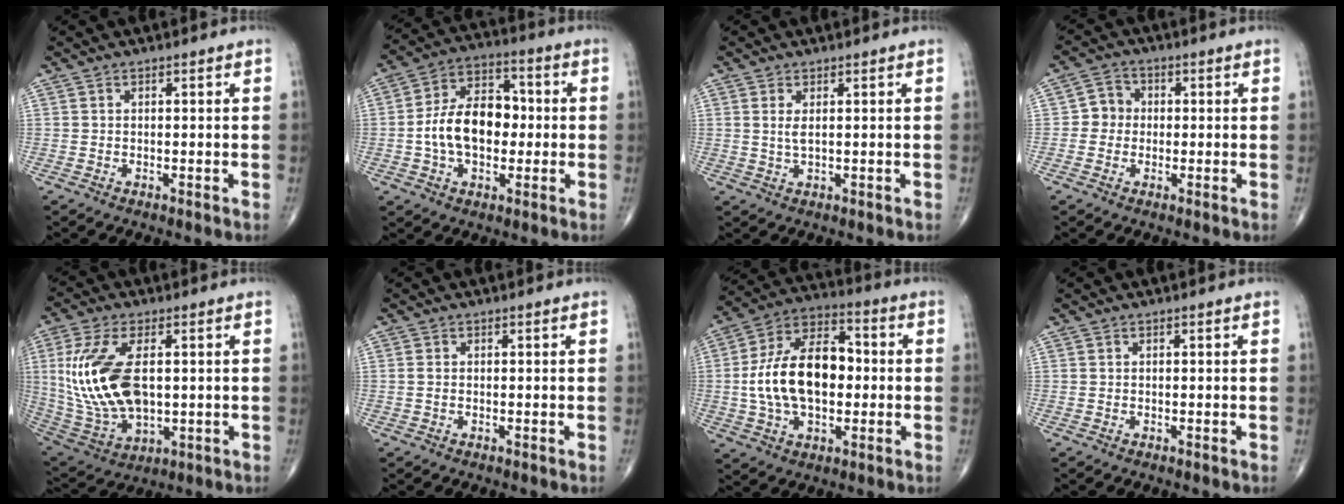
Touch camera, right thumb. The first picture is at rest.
{"total": 13.7, "force": [-1.0, 8.9, 10.3], "torque": [-0.161, 0.033, -0.023]}
{"total": 2.1, "force": [0.6, 0.6, 1.9], "torque": [-0.043, -0.004, 0.018]}
{"total": 4.1, "force": [-0.3, 3.9, 1.5], "torque": [-0.001, 0.010, -0.015]}
{"total": 18.1, "force": [1.9, 9.6, 15.3], "torque": [-0.326, -0.014, 0.050]}
{"total": 0.8, "force": [0.0, 0.4, 0.6], "torque": [-0.017, 0.001, 0.001]}
{"total": 18.5, "force": [-0.3, 11.0, 14.9], "torque": [-0.255, 0.031, -0.008]}
{"total": 0.0}